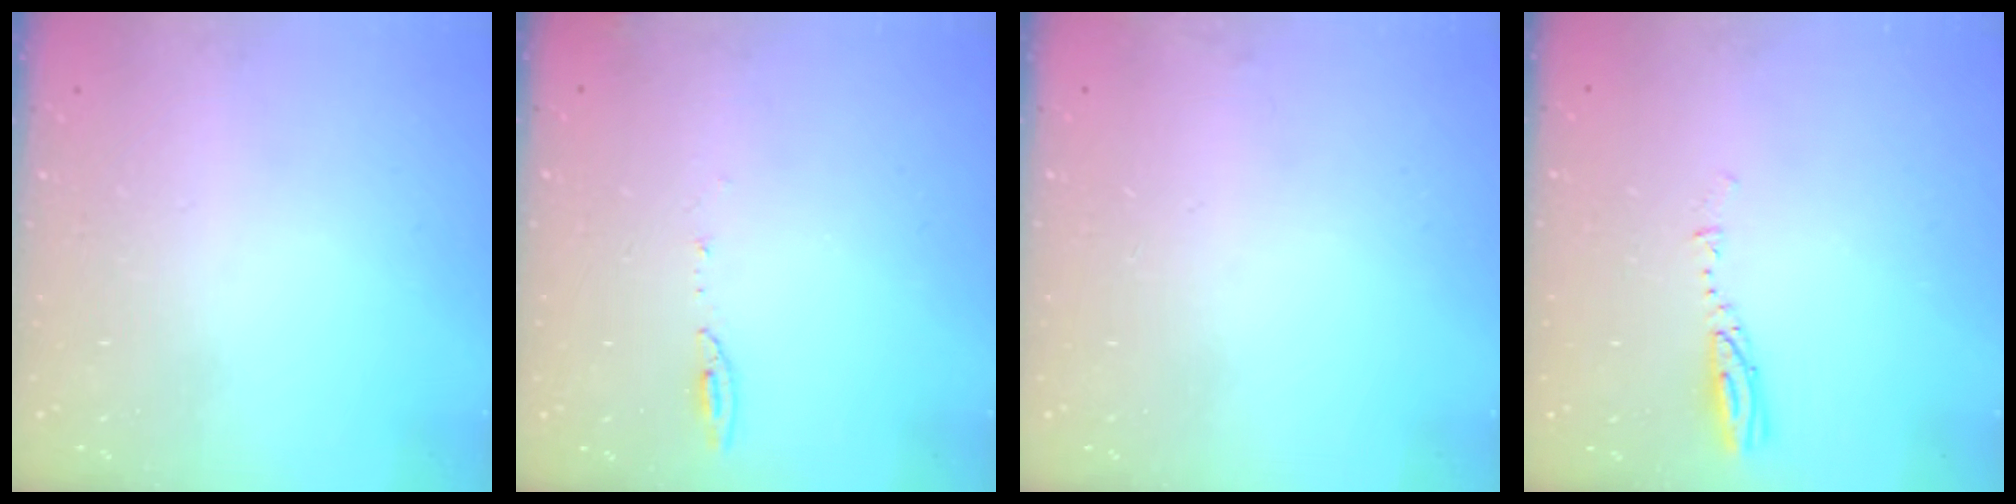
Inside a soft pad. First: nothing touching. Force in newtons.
{"total": 5.5, "press": 5.4, "slide": 1.1}
{"total": 6.5, "press": 3.9, "slide": 5.2}
{"total": 3.6, "press": 3.6, "slide": 0.5}